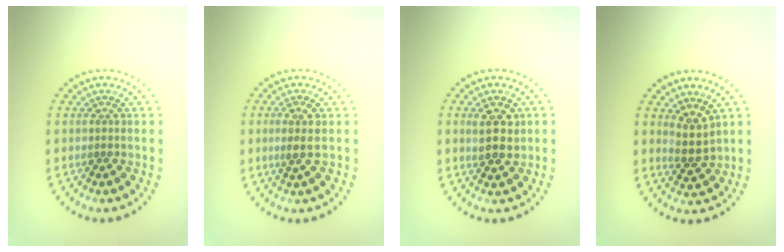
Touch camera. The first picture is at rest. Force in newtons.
{"total": 1.7, "press": 1.5, "slide": 0.7}
{"total": 2.8, "press": 2.7, "slide": 0.8}
{"total": 2.5, "press": 1.9, "slide": 1.6}